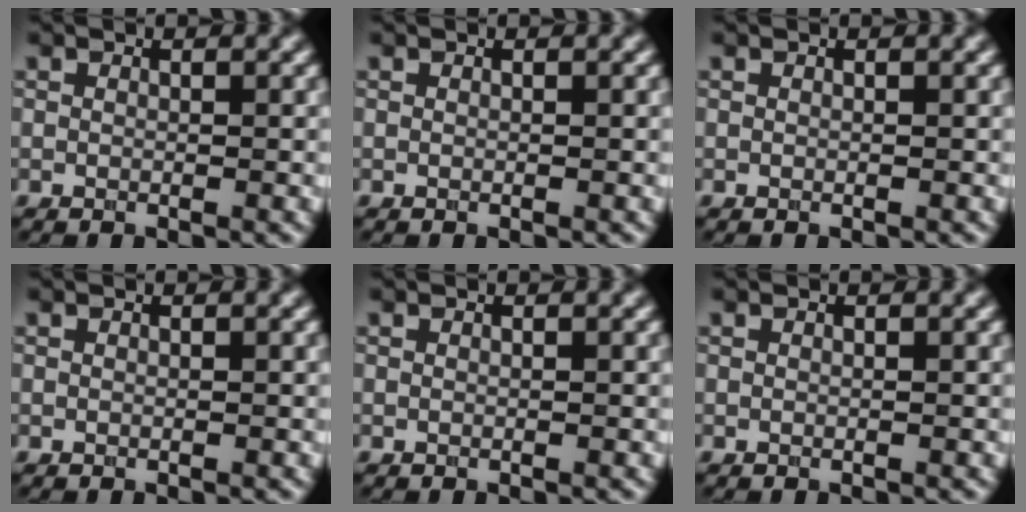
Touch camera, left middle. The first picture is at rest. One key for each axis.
{"total": 0.0}
{"total": 0.0}
{"total": 0.0}
{"total": 0.0}
{"total": 0.0}